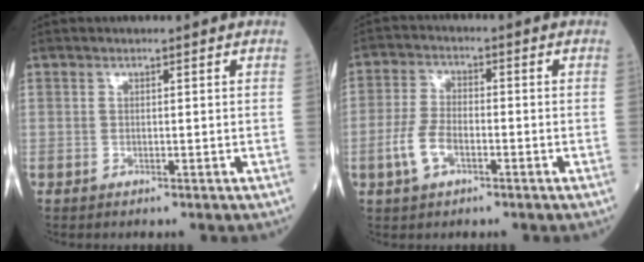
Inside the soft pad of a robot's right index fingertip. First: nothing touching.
{"total": 5.6, "force": [-2.2, 2.7, 4.3], "torque": [-0.102, 0.005, -0.043]}